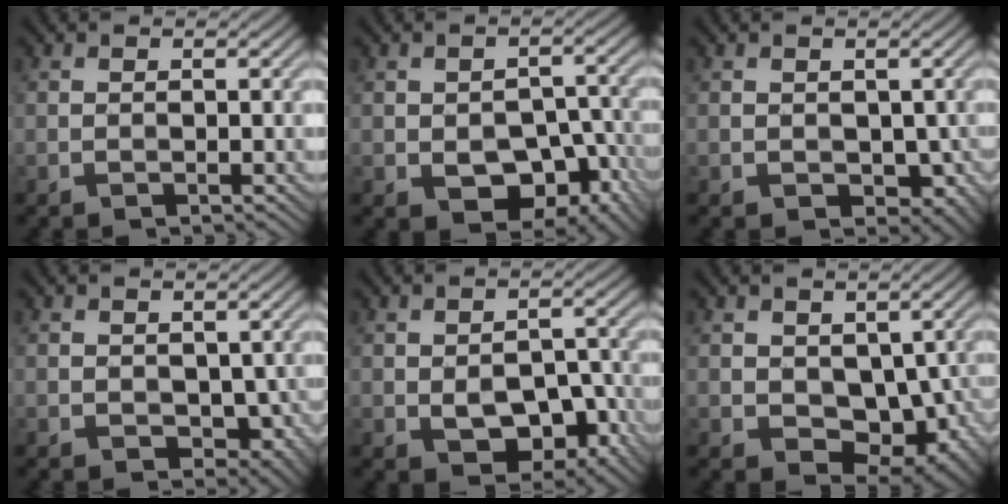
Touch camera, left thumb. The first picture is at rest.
{"total": 8.7, "force": [-3.4, 5.6, 5.8], "torque": [-0.093, -0.019, -0.041]}
{"total": 3.5, "force": [-0.4, 2.6, 2.3], "torque": [-0.037, -0.014, -0.002]}
{"total": 3.9, "force": [-0.4, 2.9, 2.7], "torque": [-0.044, -0.016, -0.003]}
{"total": 7.5, "force": [-2.5, 4.5, 5.4], "torque": [-0.087, -0.014, -0.033]}
{"total": 8.4, "force": [-0.1, 6.0, 5.9], "torque": [-0.097, -0.032, 0.011]}